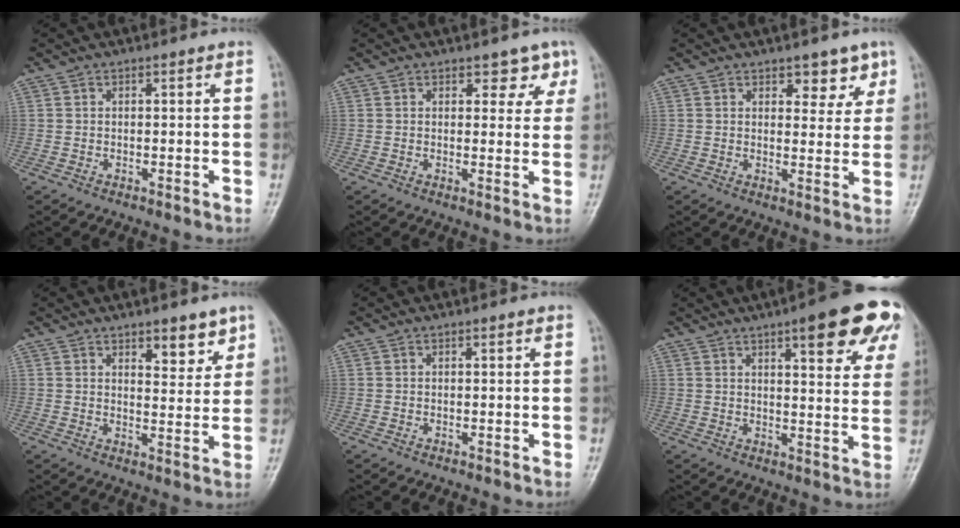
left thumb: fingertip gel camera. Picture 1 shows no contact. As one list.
[{"total": 4.0, "force": [2.6, 2.4, 1.9], "torque": [0.012, -0.012, 0.030]}, {"total": 5.2, "force": [3.3, 2.9, 2.7], "torque": [0.000, -0.019, 0.043]}, {"total": 6.7, "force": [4.3, 2.8, 4.3], "torque": [-0.031, -0.029, 0.058]}, {"total": 0.0}, {"total": 17.0, "force": [9.1, 4.7, 13.6], "torque": [-0.141, -0.031, 0.109]}]